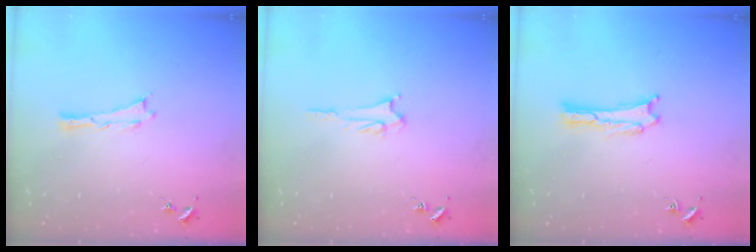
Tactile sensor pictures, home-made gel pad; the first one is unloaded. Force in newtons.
{"total": 2.6, "press": 2.6, "slide": 0.3}
{"total": 0.9, "press": 0.9, "slide": 0.0}